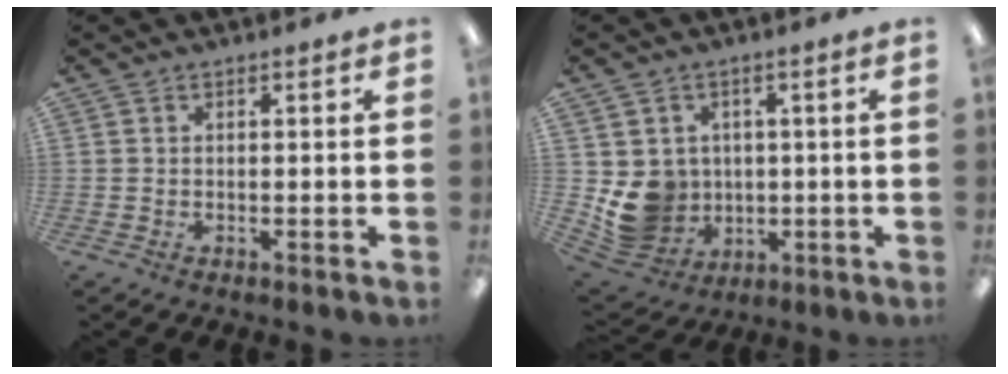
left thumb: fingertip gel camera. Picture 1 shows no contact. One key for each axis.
{"total": 9.0, "fx": 0.3, "fy": 8.7, "fz": 2.3, "tx": -0.061, "ty": -0.005, "tz": 0.019}